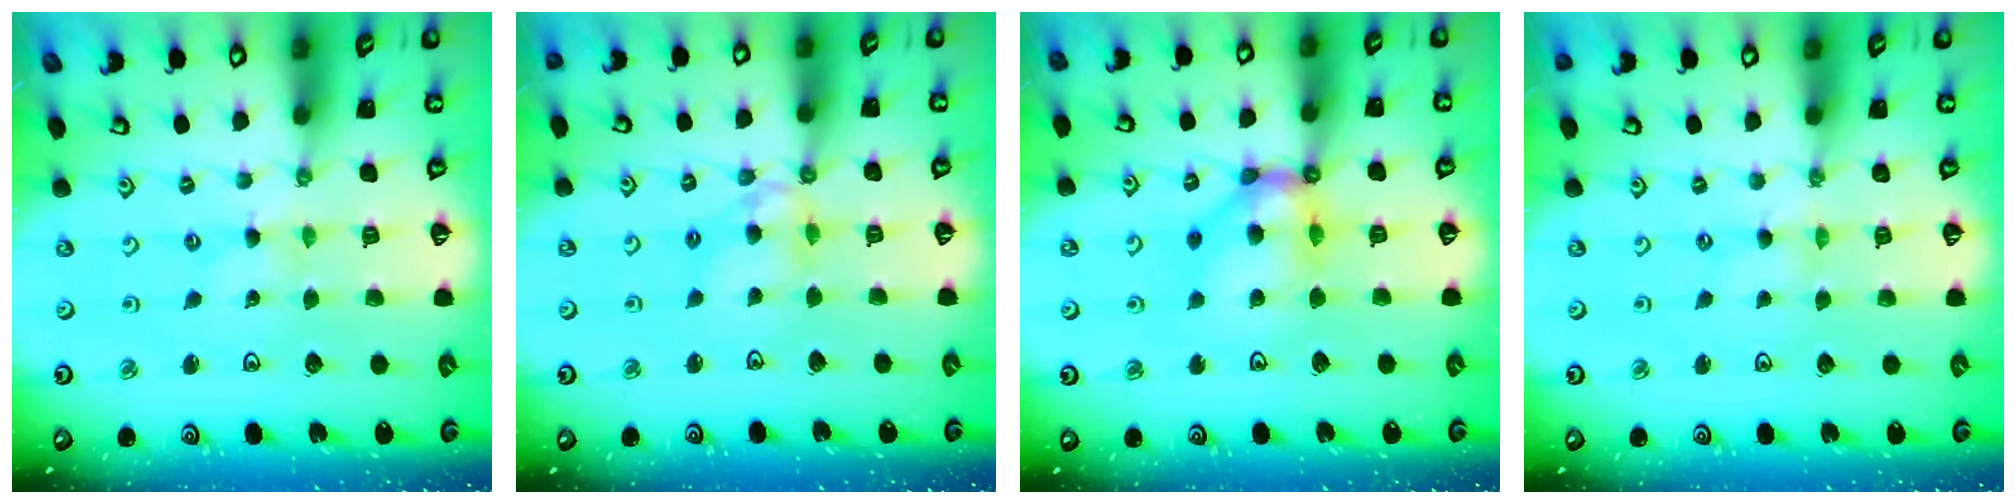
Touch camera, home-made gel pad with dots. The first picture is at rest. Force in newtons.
{"total": 9.2, "press": 9.2, "slide": 0.9}
{"total": 11.9, "press": 11.8, "slide": 1.7}
{"total": 0.0}